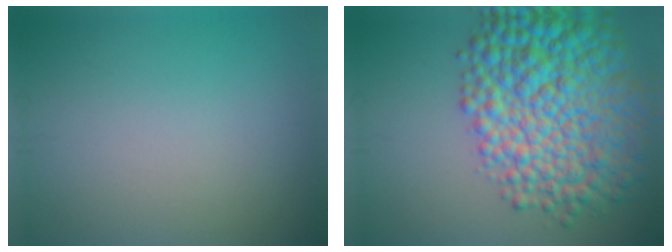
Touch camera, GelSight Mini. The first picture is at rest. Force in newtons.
{"total": 11.7, "press": 11.7, "slide": 0.2}